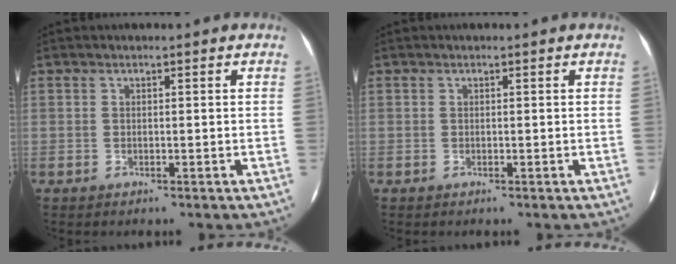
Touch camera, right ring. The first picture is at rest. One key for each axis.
{"total": 0.0}